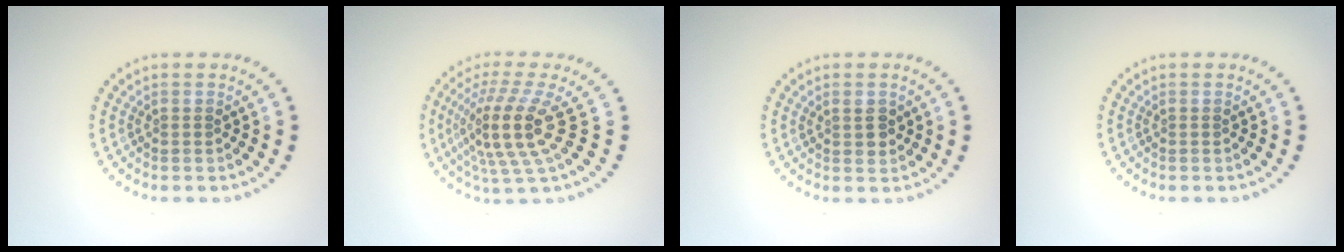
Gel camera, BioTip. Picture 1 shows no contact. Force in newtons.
{"total": 5.2, "press": 3.8, "slide": 3.6}
{"total": 1.6, "press": 1.5, "slide": 0.5}
{"total": 0.0}